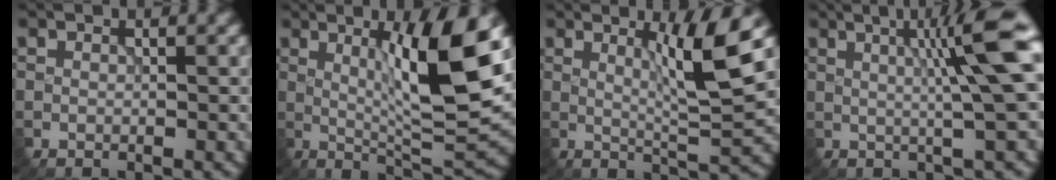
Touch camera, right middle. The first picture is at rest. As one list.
[{"total": 9.0, "force": [2.1, 1.0, 8.7], "torque": [-0.133, -0.011, 0.044]}, {"total": 5.2, "force": [2.0, 0.2, 4.8], "torque": [-0.086, -0.006, 0.040]}, {"total": 8.0, "force": [2.1, 1.0, 7.6], "torque": [-0.095, 0.021, 0.028]}]